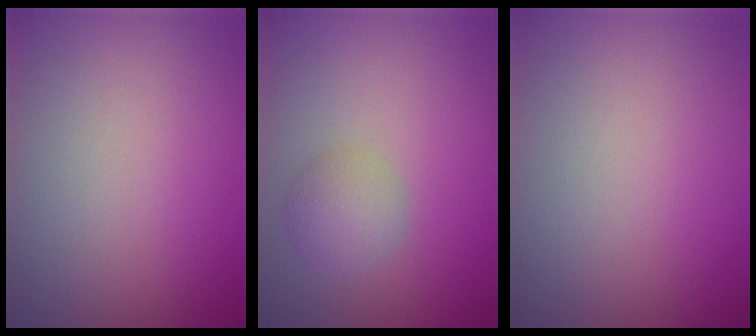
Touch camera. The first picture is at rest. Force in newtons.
{"total": 2.5, "press": 2.5, "slide": 0.1}
{"total": 0.0}